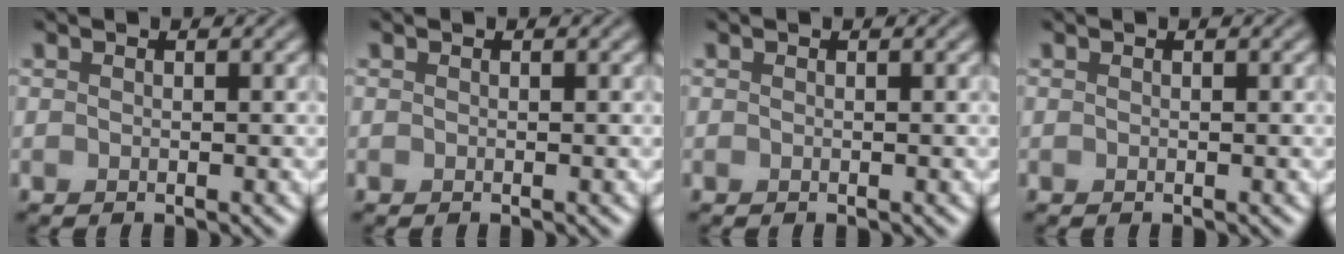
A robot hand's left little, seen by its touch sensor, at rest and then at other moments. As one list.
[{"total": 0.0}, {"total": 0.0}, {"total": 0.0}]